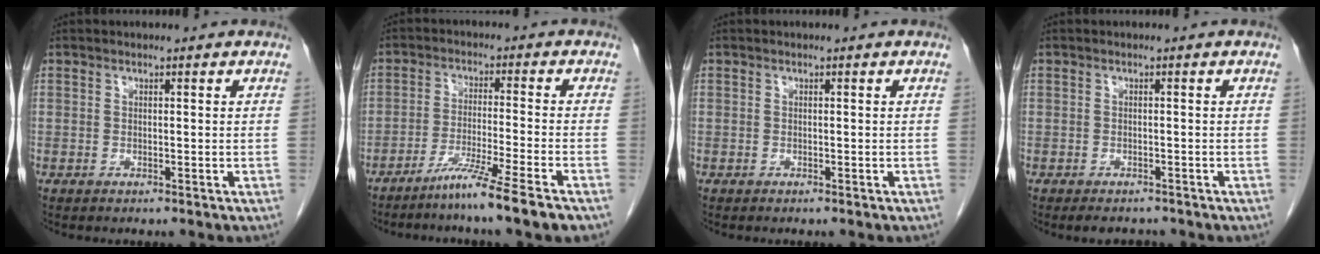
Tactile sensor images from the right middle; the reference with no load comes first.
{"total": 8.9, "force": [-6.4, -1.5, 6.0], "torque": [-0.098, -0.027, -0.109]}
{"total": 0.0}
{"total": 3.0, "force": [-2.5, 1.2, 1.0], "torque": [-0.012, -0.002, -0.033]}